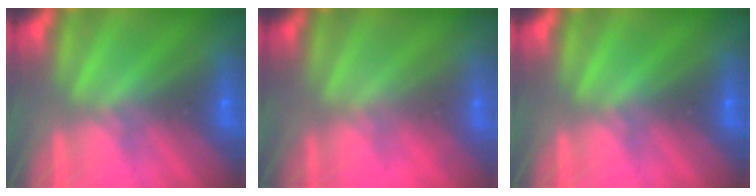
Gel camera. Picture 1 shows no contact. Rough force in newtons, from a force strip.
{"total": 2.4}
{"total": 0.0}